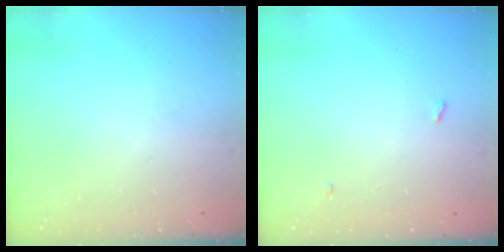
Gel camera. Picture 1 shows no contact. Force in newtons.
{"total": 6.9, "press": 2.8, "slide": 6.3}